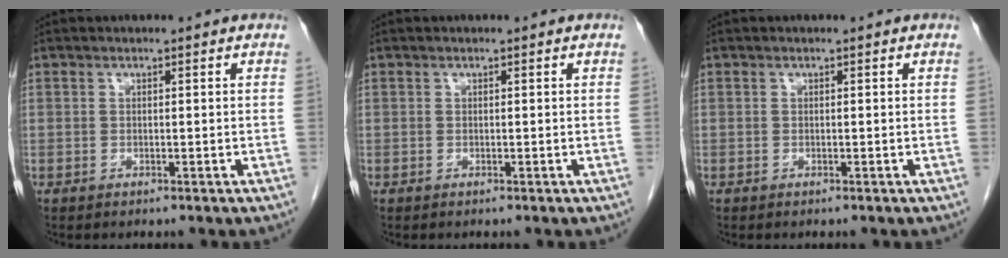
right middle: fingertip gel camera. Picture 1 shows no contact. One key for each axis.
{"total": 0.0}
{"total": 0.0}